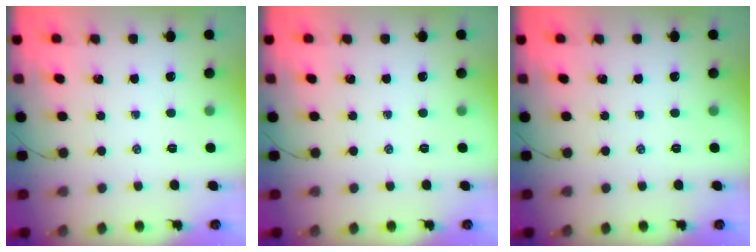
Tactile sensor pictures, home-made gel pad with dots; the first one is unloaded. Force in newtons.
{"total": 0.0}
{"total": 0.0}